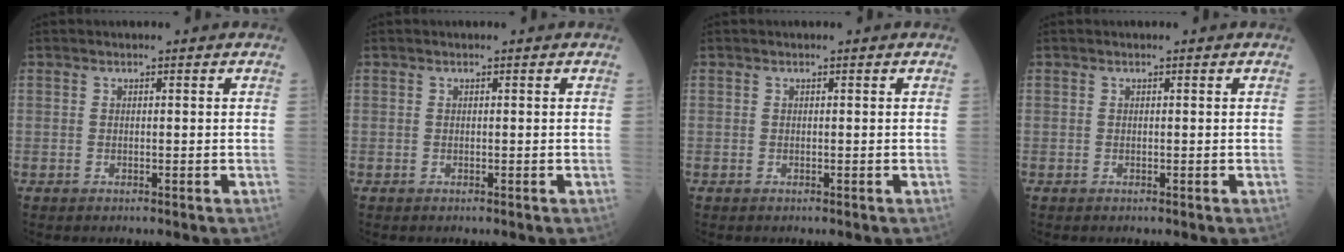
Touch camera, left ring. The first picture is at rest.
{"total": 0.0}
{"total": 0.0}
{"total": 0.0}